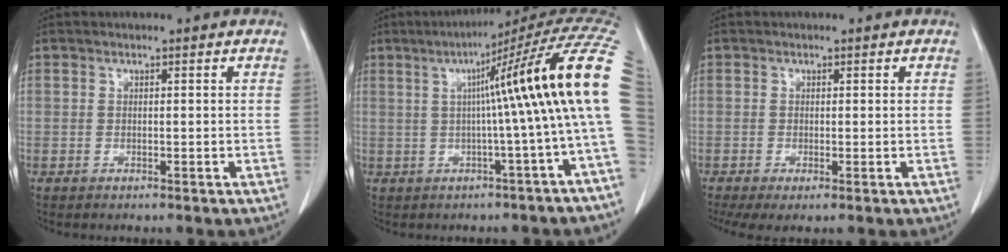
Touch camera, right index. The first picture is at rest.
{"total": 14.7, "force": [1.5, -2.1, 14.5], "torque": [-0.175, 0.036, 0.012]}
{"total": 3.8, "force": [-1.8, 1.2, 3.2], "torque": [-0.058, -0.011, -0.030]}